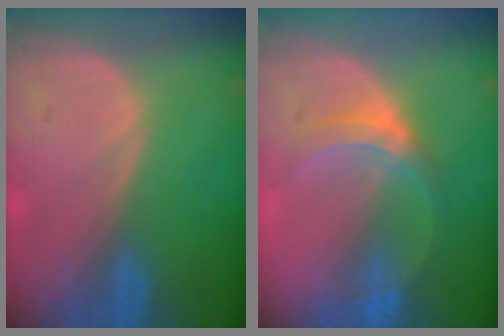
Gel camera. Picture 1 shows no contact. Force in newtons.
{"total": 5.2, "press": 5.1, "slide": 0.9}